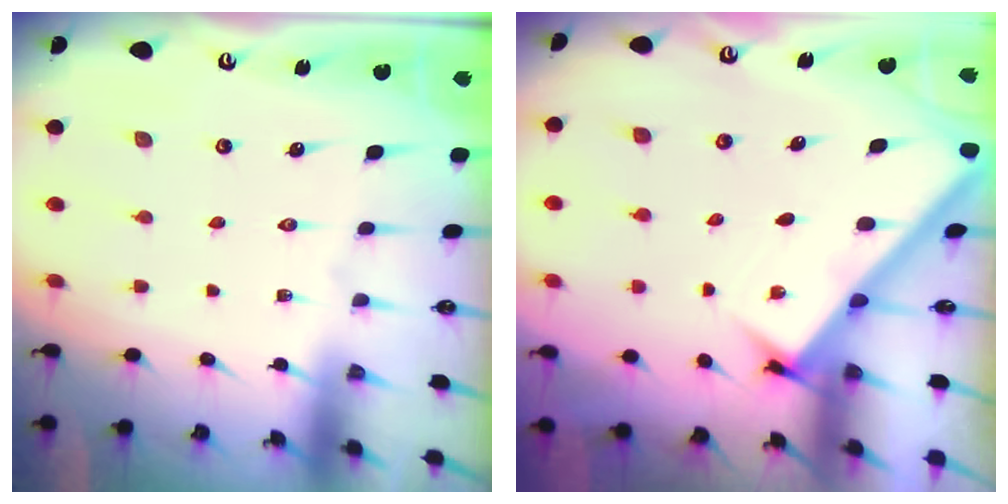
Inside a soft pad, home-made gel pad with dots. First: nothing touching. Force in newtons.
{"total": 2.4, "press": 2.4, "slide": 0.3}